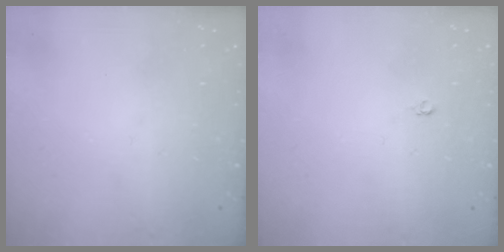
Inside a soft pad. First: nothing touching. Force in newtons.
{"total": 3.3, "press": 3.3, "slide": 0.3}